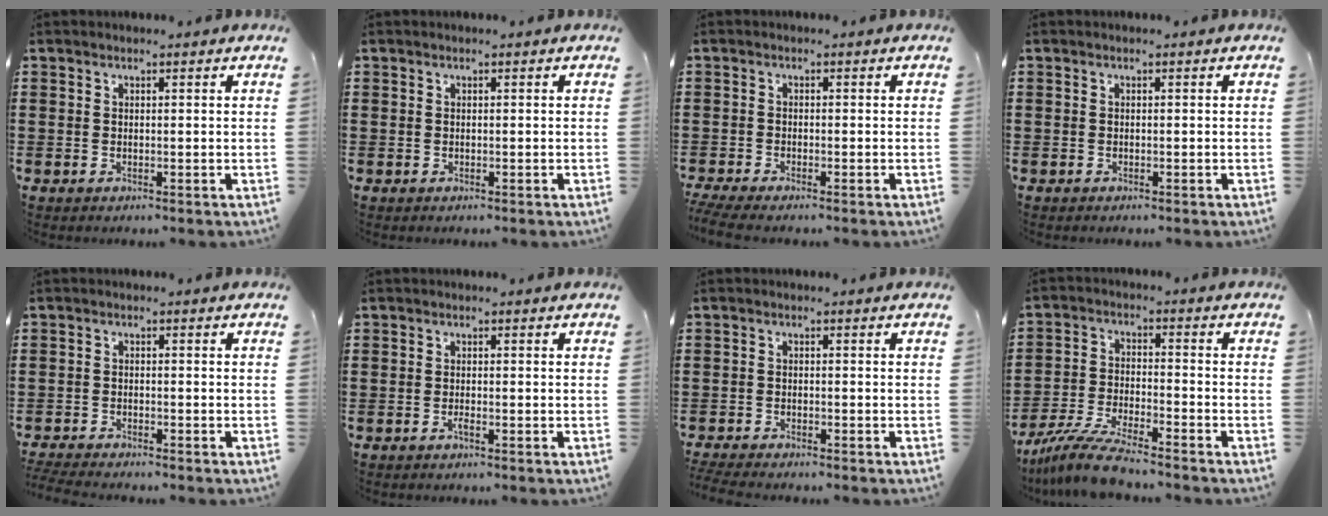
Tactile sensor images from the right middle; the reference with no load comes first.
{"total": 0.0}
{"total": 1.9, "force": [-1.7, -0.1, 0.9], "torque": [-0.030, -0.008, -0.037]}
{"total": 0.0}
{"total": 2.4, "force": [-2.4, -0.1, 0.3], "torque": [-0.016, -0.007, -0.051]}
{"total": 0.9, "force": [-0.5, 0.1, 0.7], "torque": [-0.014, -0.002, -0.010]}
{"total": 2.1, "force": [-2.1, -0.1, 0.3], "torque": [-0.017, -0.007, -0.045]}
{"total": 8.4, "force": [-7.5, 0.2, 3.8], "torque": [-0.085, -0.005, -0.148]}